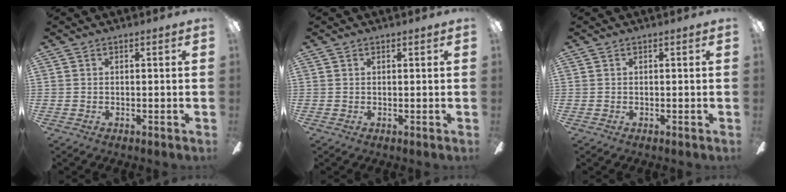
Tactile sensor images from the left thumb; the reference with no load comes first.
{"total": 0.6, "force": [0.5, 0.3, 0.1], "torque": [0.005, -0.002, 0.007]}
{"total": 0.0}